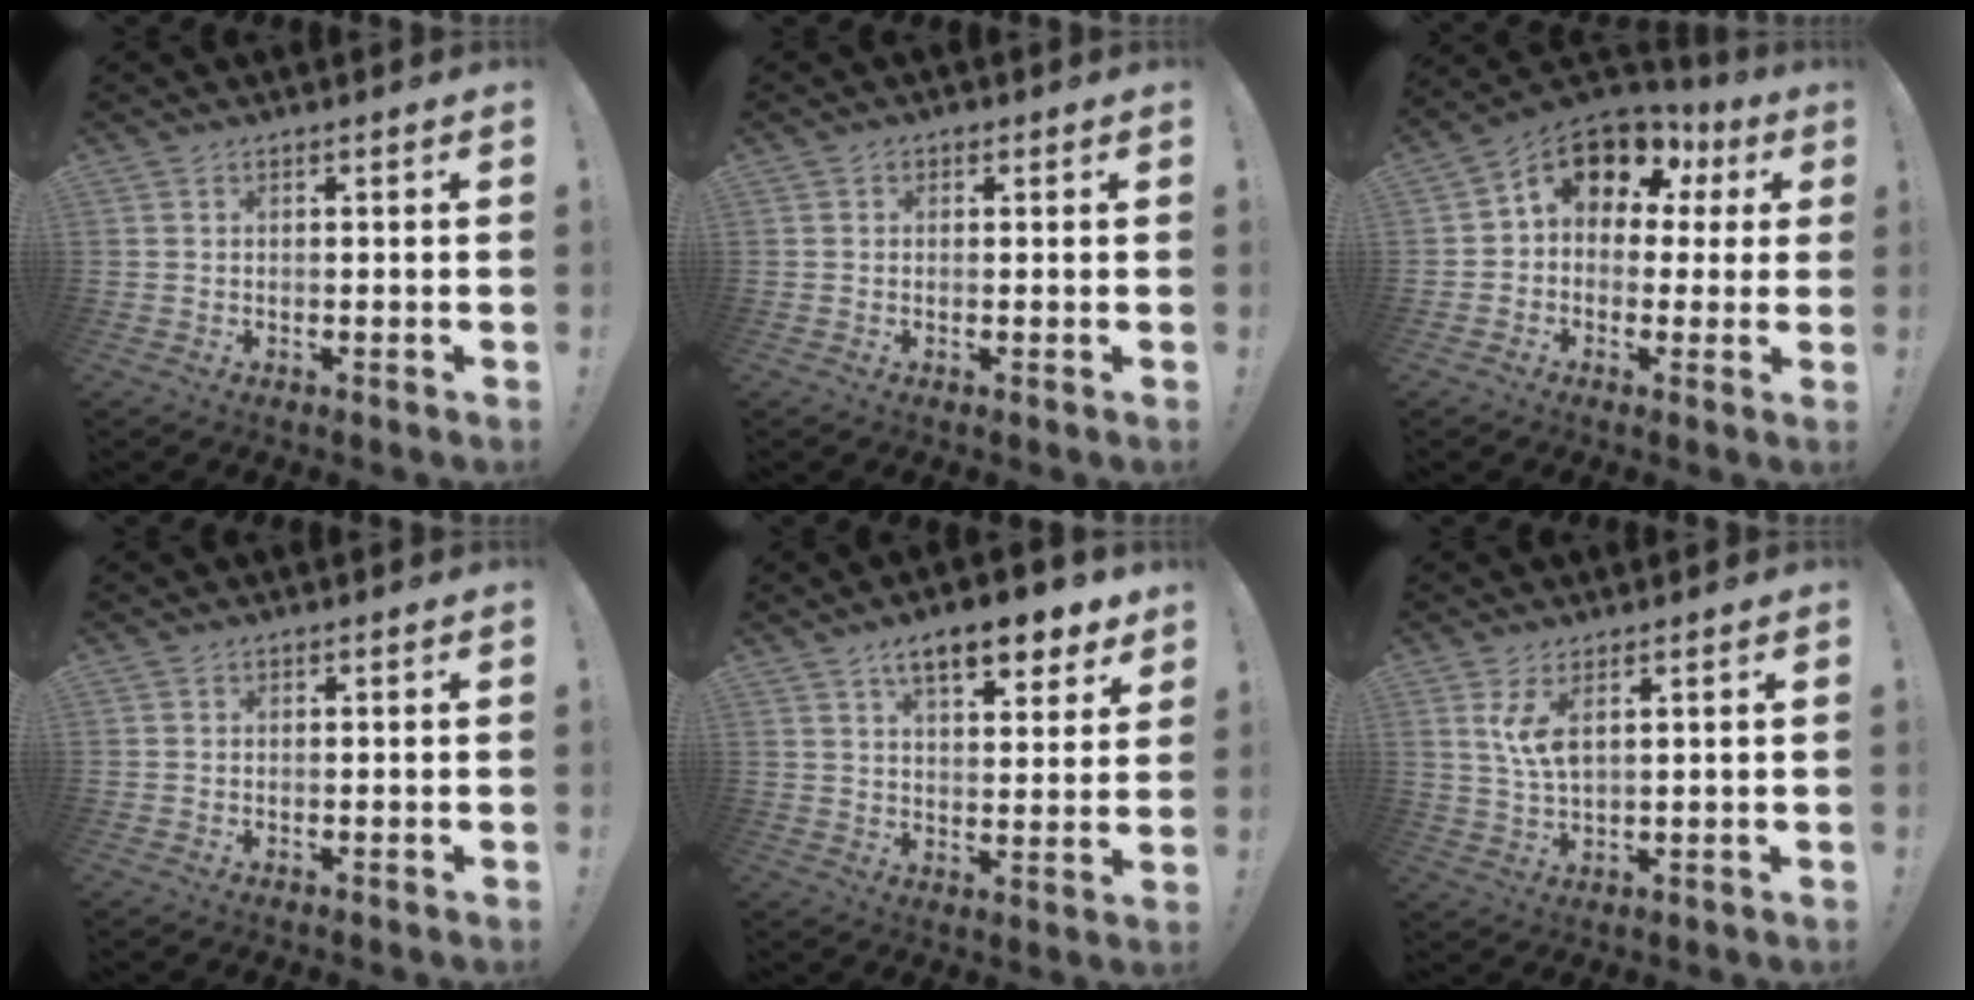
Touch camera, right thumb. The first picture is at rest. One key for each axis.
{"total": 1.3, "fx": 0.2, "fy": 1.2, "fz": 0.5, "tx": -0.003, "ty": 0.004, "tz": 0.001}
{"total": 11.5, "fx": 6.0, "fy": 7.3, "fz": 6.6, "tx": -0.111, "ty": -0.033, "tz": 0.110}
{"total": 0.0}
{"total": 11.2, "fx": 7.3, "fy": 3.6, "fz": 7.7, "tx": -0.113, "ty": -0.039, "tz": 0.121}
{"total": 6.3, "fx": 2.8, "fy": 2.3, "fz": 5.2, "tx": -0.100, "ty": -0.015, "tz": 0.047}